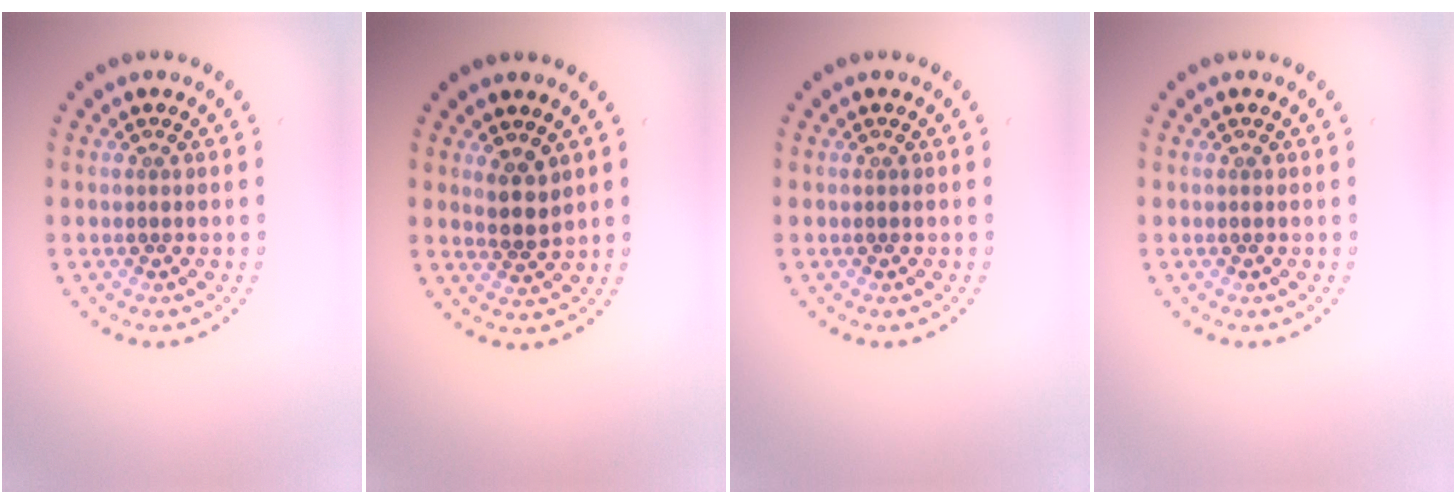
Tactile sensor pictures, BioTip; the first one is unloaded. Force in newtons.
{"total": 2.2, "press": 1.9, "slide": 1.1}
{"total": 0.0}
{"total": 0.0}